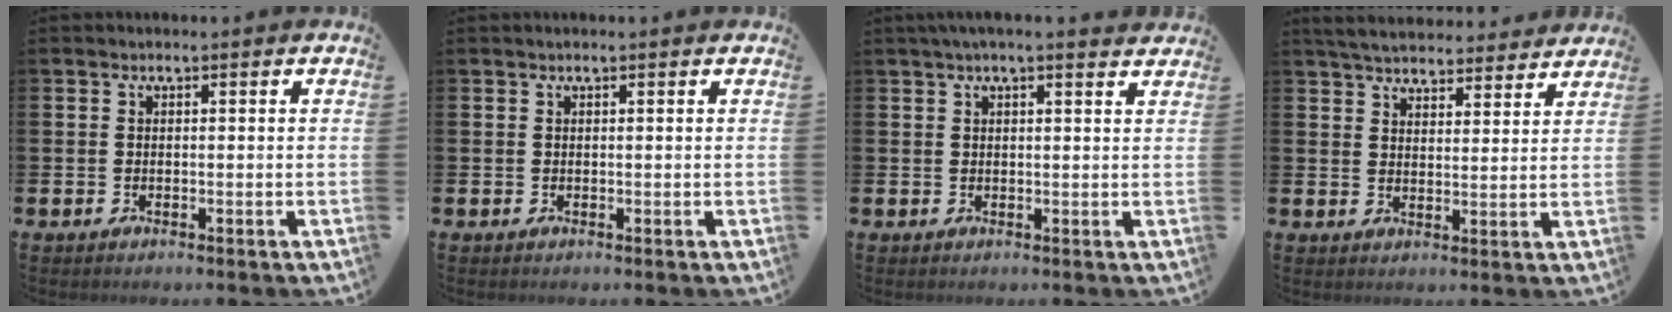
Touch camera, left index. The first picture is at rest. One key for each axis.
{"total": 0.0}
{"total": 2.3, "fx": 2.0, "fy": -0.1, "fz": 0.9, "tx": -0.022, "ty": -0.005, "tz": 0.037}
{"total": 5.4, "fx": 5.3, "fy": 1.0, "fz": 0.6, "tx": -0.028, "ty": -0.031, "tz": 0.094}